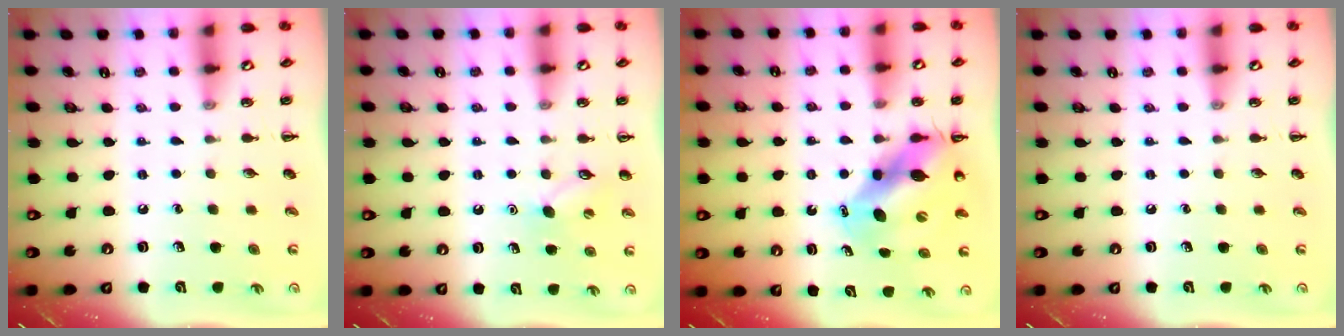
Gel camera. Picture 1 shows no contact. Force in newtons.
{"total": 6.3, "press": 6.0, "slide": 1.7}
{"total": 10.6, "press": 10.2, "slide": 3.0}
{"total": 0.0}